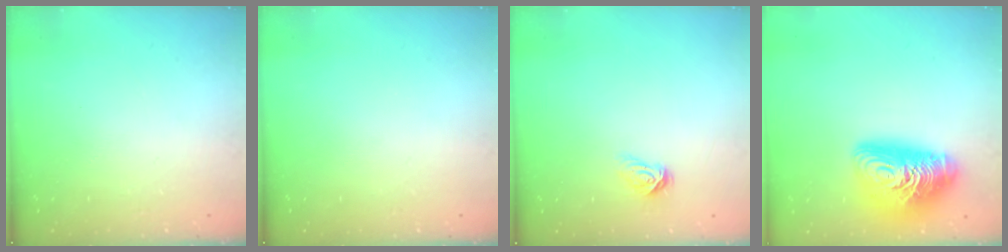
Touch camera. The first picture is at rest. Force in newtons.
{"total": 0.0}
{"total": 3.8, "press": 3.8, "slide": 0.4}
{"total": 17.0, "press": 16.9, "slide": 1.3}